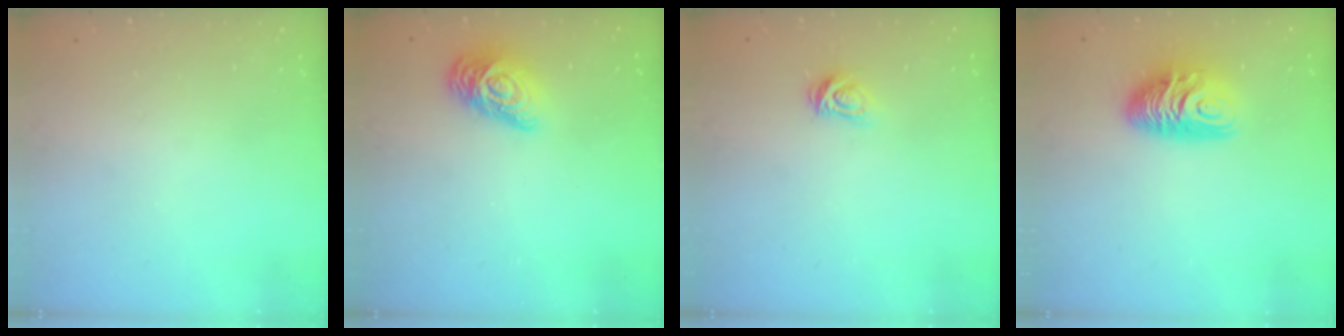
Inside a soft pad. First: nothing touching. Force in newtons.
{"total": 11.5, "press": 11.5, "slide": 0.4}
{"total": 5.6, "press": 5.6, "slide": 0.4}
{"total": 10.3, "press": 10.3, "slide": 0.3}